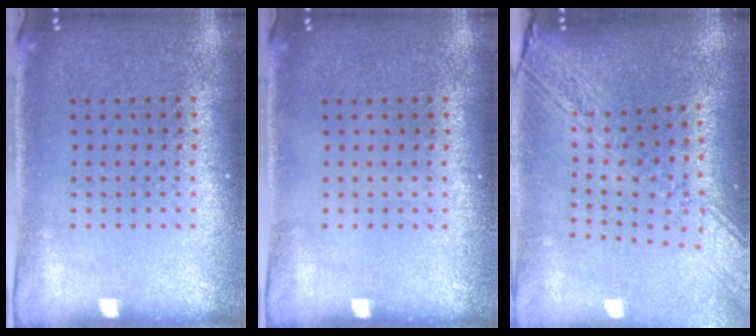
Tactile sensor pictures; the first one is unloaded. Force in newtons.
{"total": 0.0}
{"total": 2.8, "press": 2.2, "slide": 1.7}